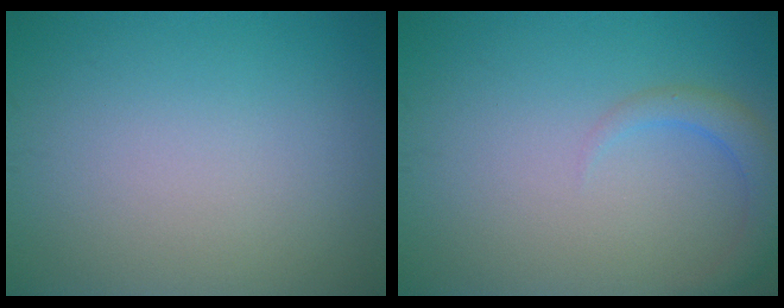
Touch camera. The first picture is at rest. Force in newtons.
{"total": 2.4, "press": 2.4, "slide": 0.2}